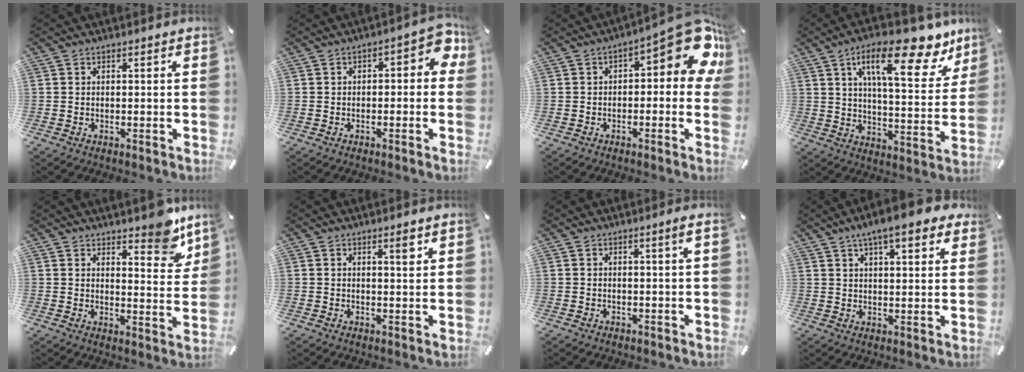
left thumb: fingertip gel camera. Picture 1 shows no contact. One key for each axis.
{"total": 5.2, "fx": -0.4, "fy": 2.9, "fz": 4.3, "tx": -0.056, "ty": 0.010, "tz": -0.015}
{"total": 13.8, "fx": 4.9, "fy": 5.6, "fz": 11.6, "tx": -0.135, "ty": -0.040, "tz": 0.079}
{"total": 22.1, "fx": 12.3, "fy": 8.6, "fz": 16.3, "tx": -0.240, "ty": -0.065, "tz": 0.191}
{"total": 9.0, "fx": 7.2, "fy": 3.5, "fz": 4.1, "tx": -0.031, "ty": -0.056, "tz": 0.122}
{"total": 3.2, "fx": 1.8, "fy": 0.7, "fz": 2.5, "tx": -0.030, "ty": -0.007, "tz": 0.024}
{"total": 1.8, "fx": 0.5, "fy": 0.0, "fz": 1.8, "tx": -0.032, "ty": 0.001, "tz": 0.007}
{"total": 9.2, "fx": 6.4, "fy": 2.8, "fz": 5.9, "tx": -0.098, "ty": -0.026, "tz": 0.110}